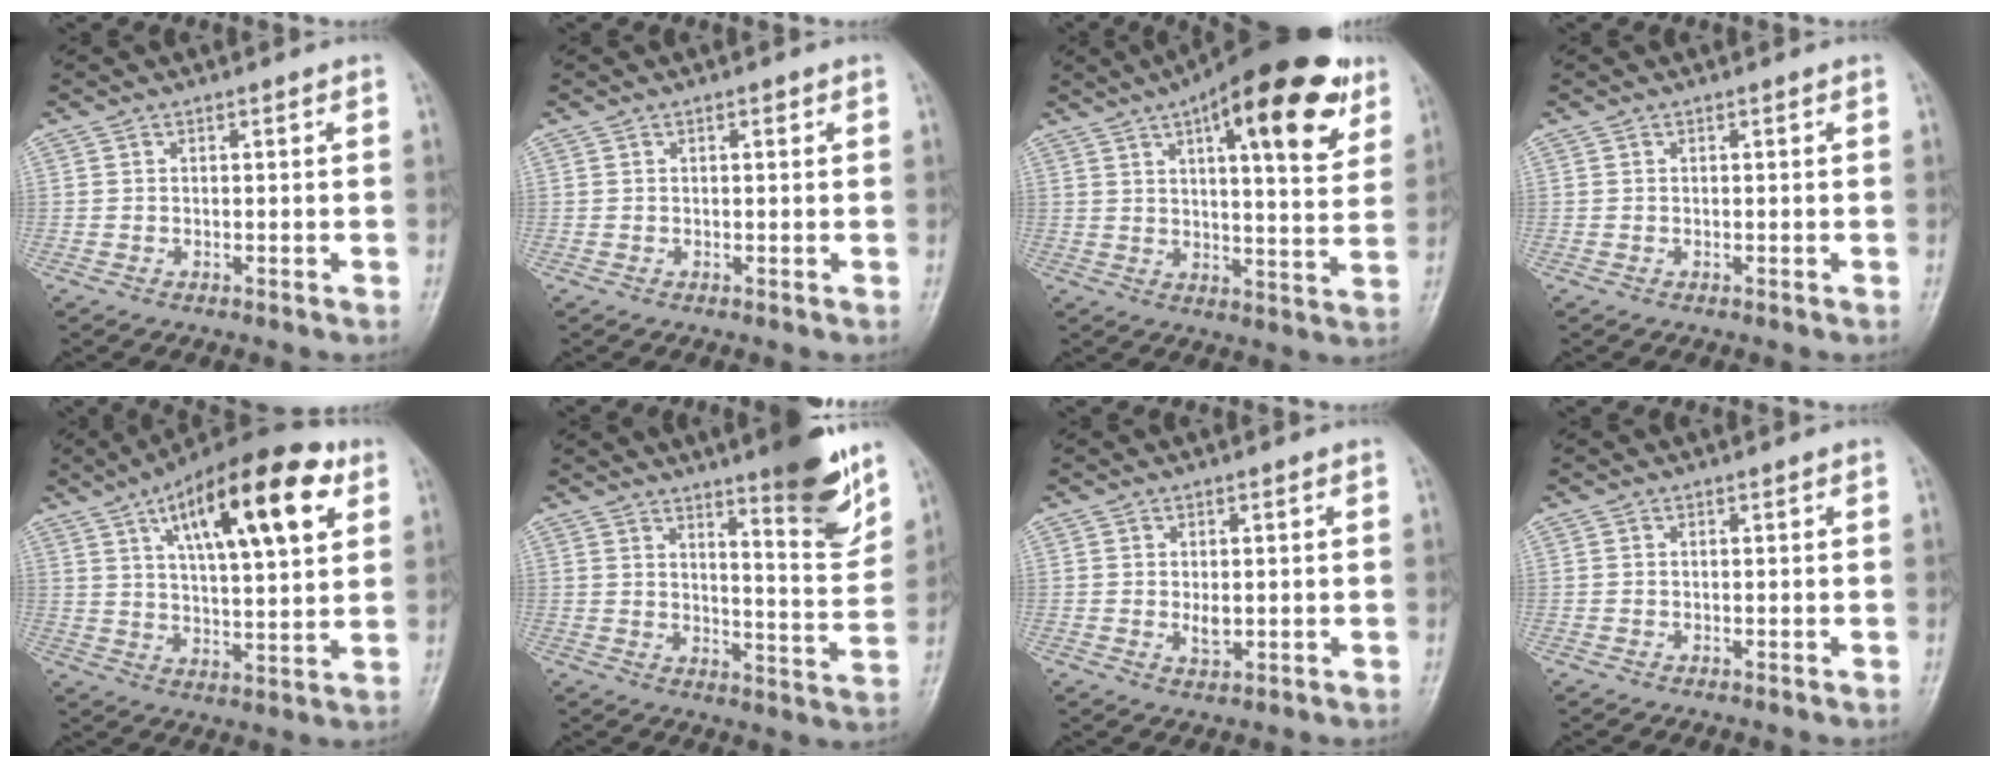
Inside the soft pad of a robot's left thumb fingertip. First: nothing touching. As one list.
[{"total": 0.8, "force": [0.4, 0.3, 0.7], "torque": [-0.009, 0.001, 0.005]}, {"total": 22.1, "force": [11.3, 7.2, 17.5], "torque": [-0.228, -0.024, 0.158]}, {"total": 0.0}, {"total": 21.7, "force": [9.4, 7.5, 18.1], "torque": [-0.261, -0.013, 0.145]}, {"total": 13.2, "force": [8.7, 2.3, 9.6], "torque": [-0.105, -0.064, 0.127]}, {"total": 2.7, "force": [0.0, 1.5, 2.3], "torque": [-0.034, -0.007, 0.004]}, {"total": 0.0}]